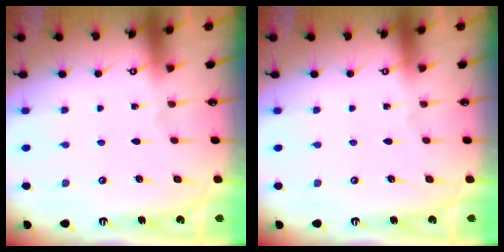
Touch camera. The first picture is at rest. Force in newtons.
{"total": 0.0}